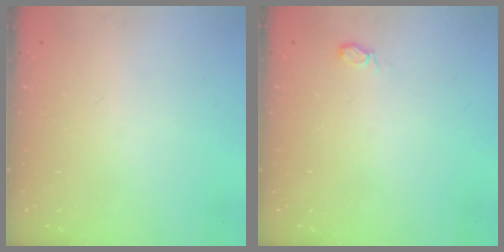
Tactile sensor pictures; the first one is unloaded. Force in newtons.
{"total": 5.0, "press": 4.9, "slide": 1.0}